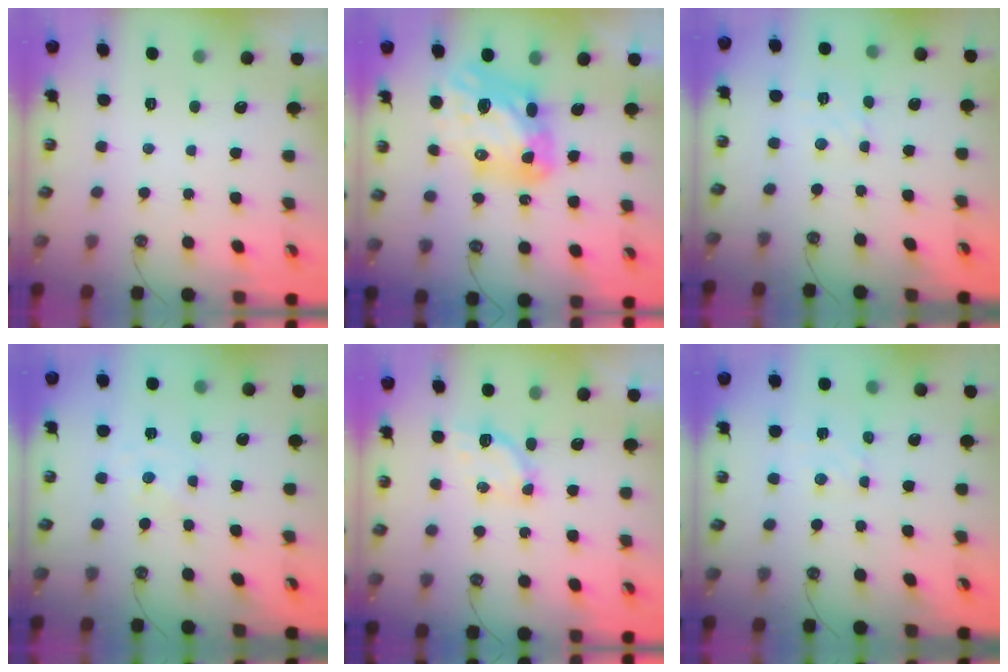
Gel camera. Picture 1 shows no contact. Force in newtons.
{"total": 13.8, "press": 13.7, "slide": 1.2}
{"total": 2.5, "press": 2.4, "slide": 0.4}
{"total": 0.0}
{"total": 4.9, "press": 4.9, "slide": 0.5}
{"total": 3.3, "press": 3.2, "slide": 0.4}